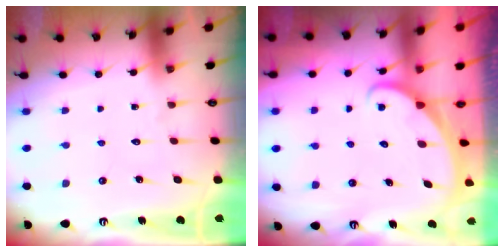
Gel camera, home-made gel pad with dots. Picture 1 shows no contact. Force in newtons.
{"total": 1.8, "press": 1.8, "slide": 0.1}